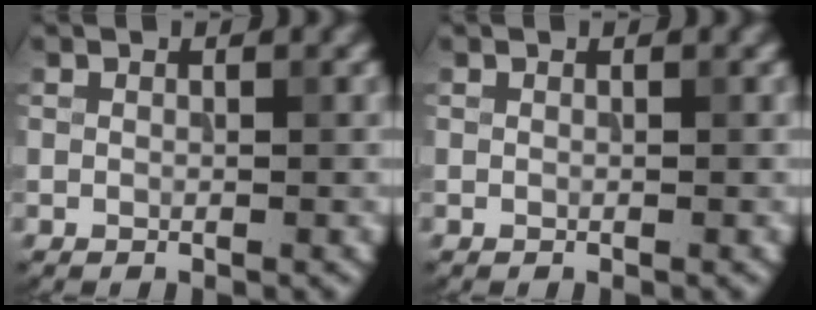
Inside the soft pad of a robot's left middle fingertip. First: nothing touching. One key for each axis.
{"total": 0.0}